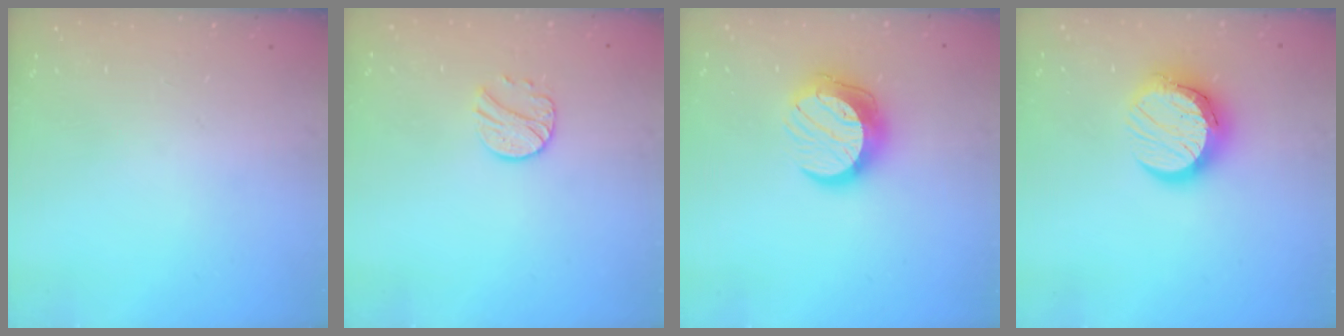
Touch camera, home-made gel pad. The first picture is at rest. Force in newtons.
{"total": 9.3, "press": 9.3, "slide": 0.6}
{"total": 12.6, "press": 12.6, "slide": 0.6}
{"total": 12.4, "press": 12.4, "slide": 0.9}